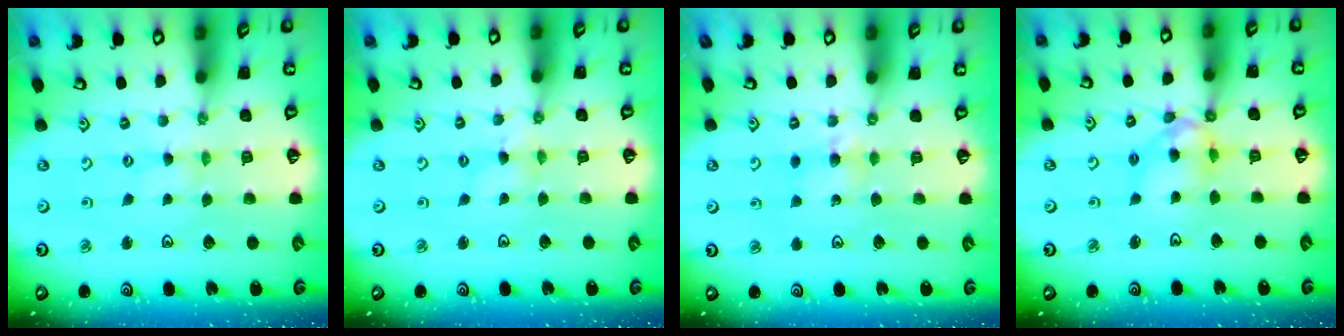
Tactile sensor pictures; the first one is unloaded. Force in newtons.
{"total": 0.0}
{"total": 4.6, "press": 4.5, "slide": 0.8}
{"total": 10.3, "press": 10.3, "slide": 1.0}